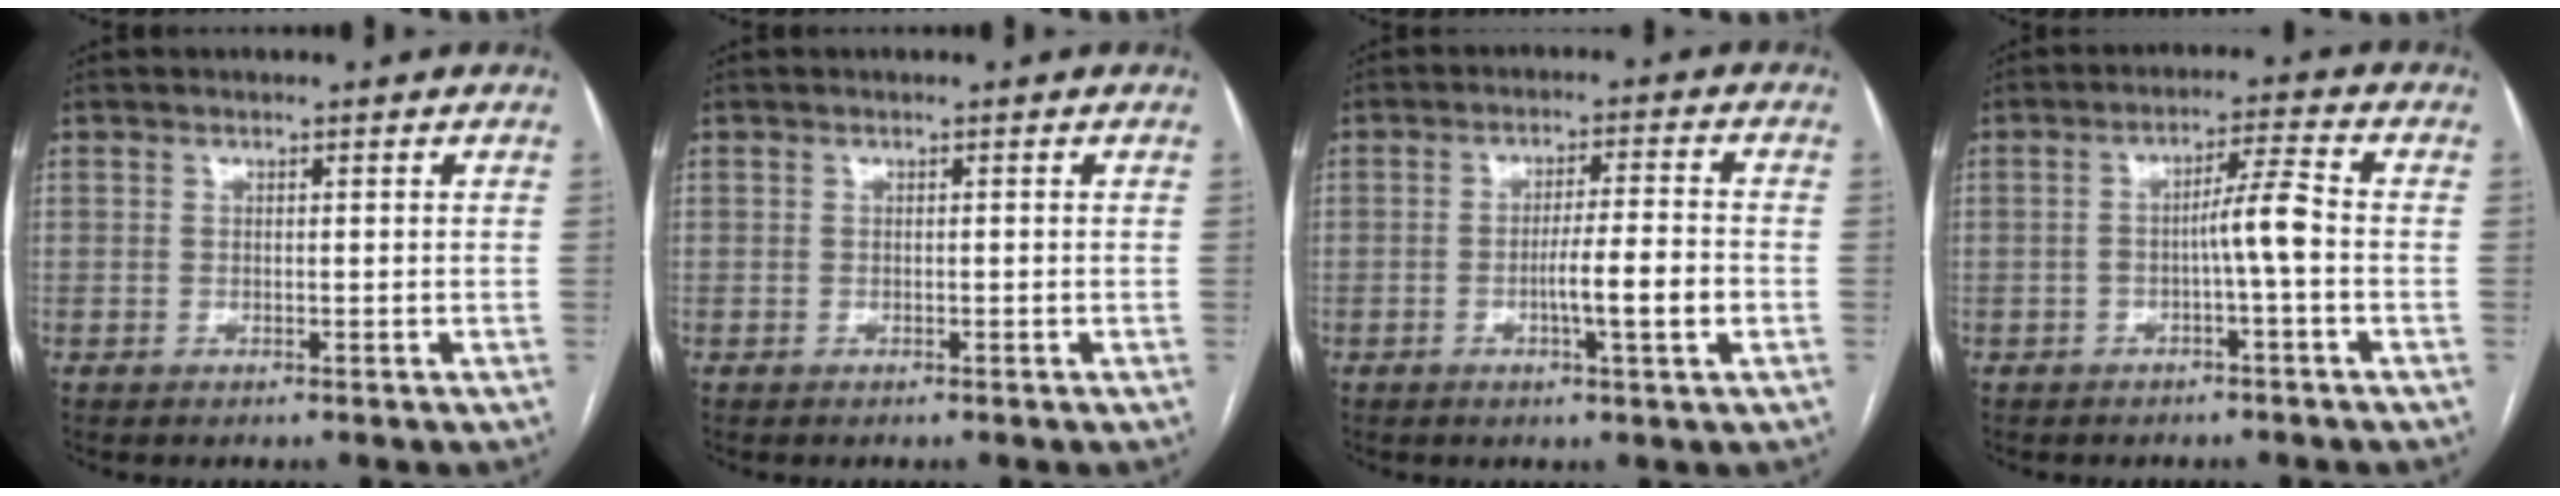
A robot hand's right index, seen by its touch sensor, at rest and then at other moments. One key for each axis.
{"total": 0.0}
{"total": 6.9, "fx": -1.9, "fy": -0.1, "fz": 6.6, "tx": -0.105, "ty": 0.000, "tz": -0.031}
{"total": 5.0, "fx": -1.1, "fy": -0.3, "fz": 4.8, "tx": -0.077, "ty": 0.014, "tz": -0.018}